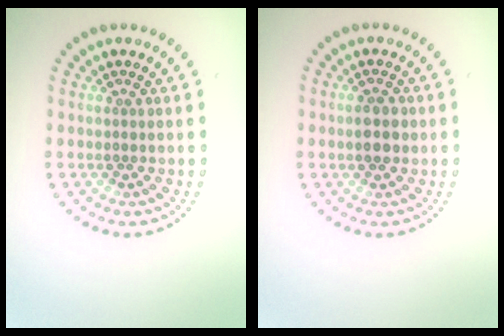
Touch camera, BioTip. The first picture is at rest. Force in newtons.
{"total": 2.4, "press": 2.4, "slide": 0.1}